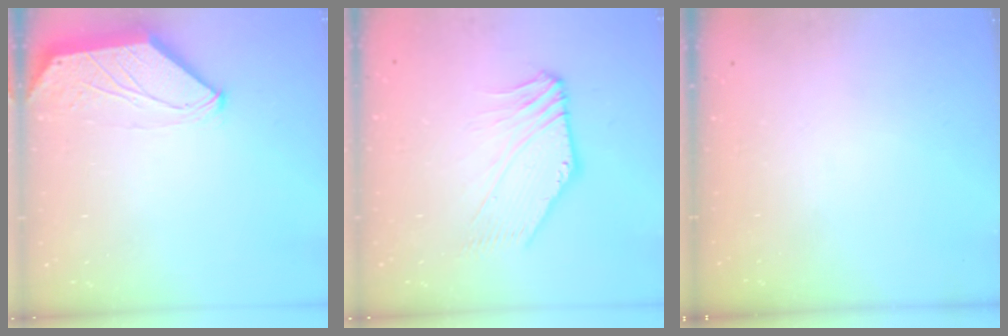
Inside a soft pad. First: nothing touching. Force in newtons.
{"total": 3.8, "press": 3.7, "slide": 1.0}
{"total": 0.0}